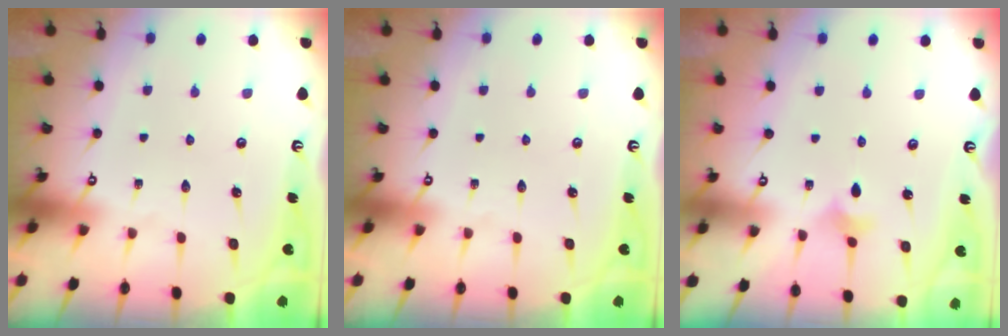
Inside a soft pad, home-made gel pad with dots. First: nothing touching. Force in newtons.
{"total": 0.0}
{"total": 3.0, "press": 2.9, "slide": 0.5}